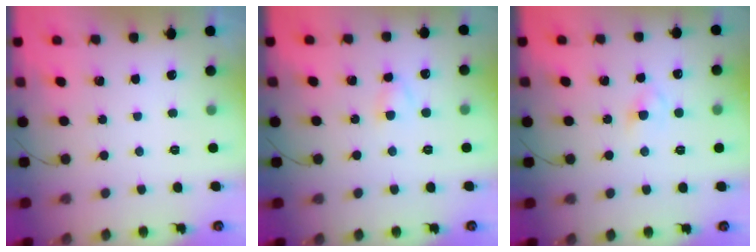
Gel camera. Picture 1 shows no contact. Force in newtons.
{"total": 2.7, "press": 2.6, "slide": 0.9}
{"total": 2.9, "press": 2.7, "slide": 1.2}